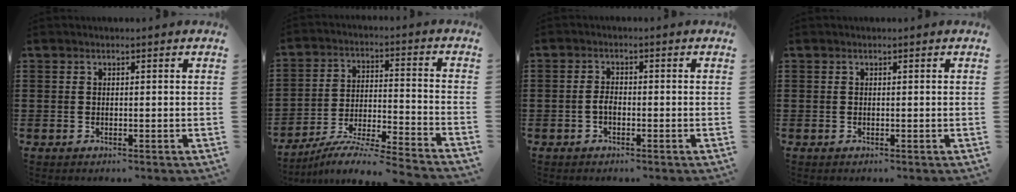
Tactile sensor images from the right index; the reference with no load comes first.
{"total": 6.7, "force": [-6.3, -0.5, 2.4], "torque": [-0.052, -0.013, -0.129]}
{"total": 1.7, "force": [-0.7, 0.7, 1.4], "torque": [-0.037, -0.004, -0.014]}
{"total": 0.0}